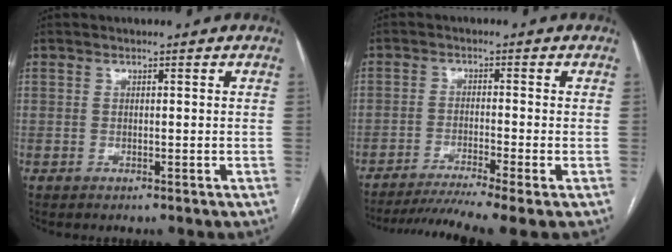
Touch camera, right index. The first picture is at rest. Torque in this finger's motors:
{"motor_torque": [0.62, -0.47, 0.06, 0.04]}